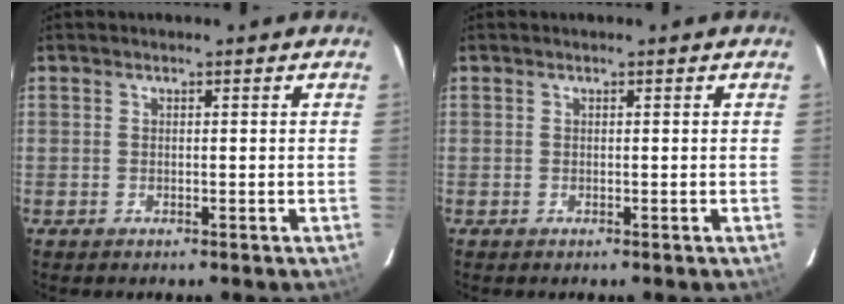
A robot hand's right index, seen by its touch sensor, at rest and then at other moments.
{"total": 0.0}